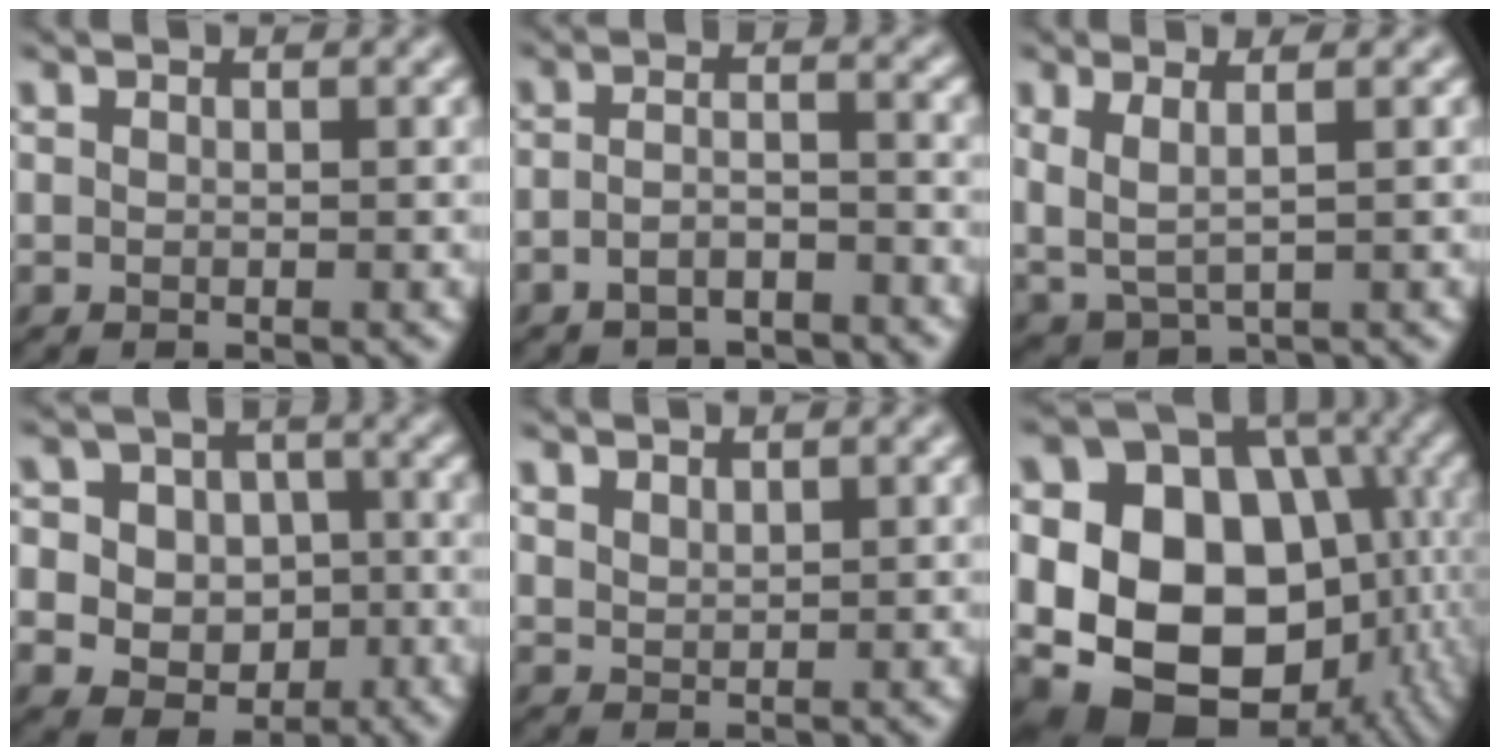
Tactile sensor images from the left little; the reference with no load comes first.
{"total": 2.6, "force": [-2.0, 0.7, 1.4], "torque": [-0.029, 0.005, -0.044]}
{"total": 2.7, "force": [0.9, 0.7, 2.5], "torque": [-0.064, -0.005, 0.016]}
{"total": 9.5, "force": [-0.7, 8.8, 3.4], "torque": [-0.081, 0.039, -0.037]}
{"total": 1.1, "force": [1.0, 0.4, 0.4], "torque": [-0.015, 0.002, 0.021]}
{"total": 18.0, "force": [-2.7, 14.0, 11.0], "torque": [-0.185, -0.003, -0.029]}